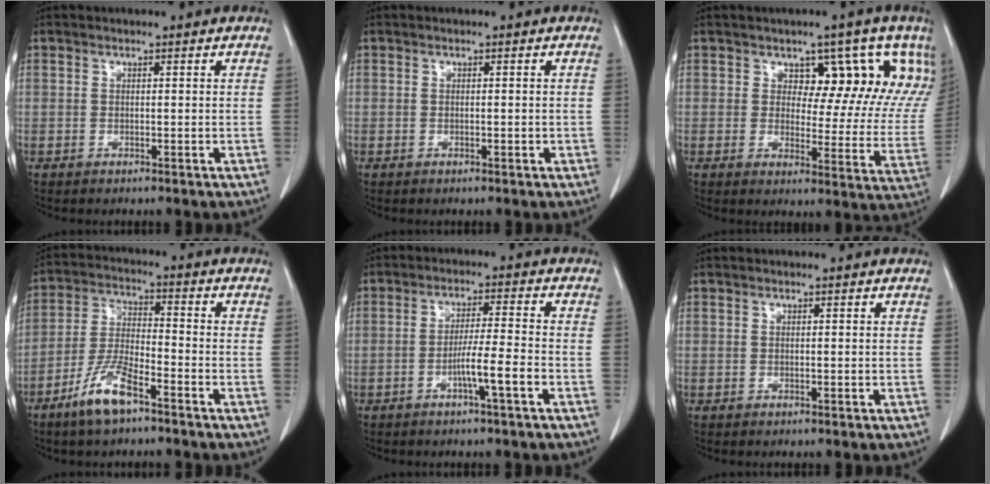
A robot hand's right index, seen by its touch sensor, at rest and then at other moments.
{"total": 0.6, "force": [-0.1, 0.2, 0.5], "torque": [-0.008, 0.001, 0.001]}
{"total": 13.0, "force": [7.2, 6.8, 8.4], "torque": [-0.075, -0.004, 0.076]}
{"total": 8.5, "force": [-5.6, 1.9, 6.2], "torque": [-0.132, -0.009, -0.110]}
{"total": 5.5, "force": [-2.4, -0.6, 4.9], "torque": [-0.084, 0.002, -0.043]}
{"total": 0.0}